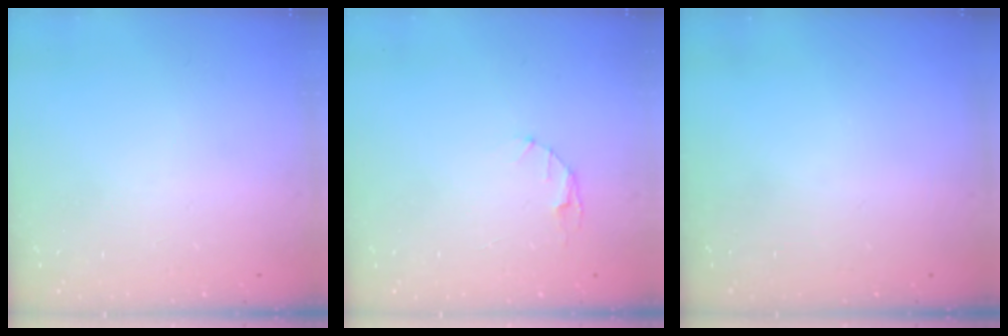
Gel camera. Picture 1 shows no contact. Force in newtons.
{"total": 2.9, "press": 2.9, "slide": 0.4}
{"total": 0.0}